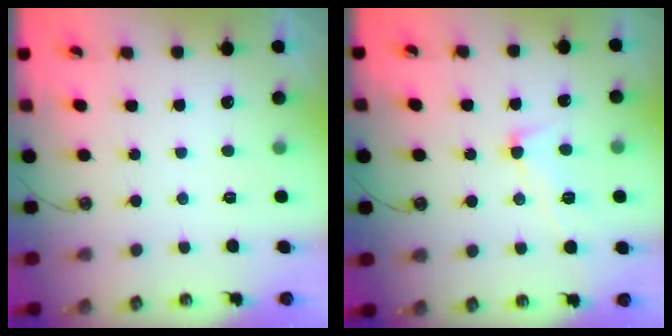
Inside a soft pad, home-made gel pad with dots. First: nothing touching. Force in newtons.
{"total": 2.9, "press": 2.9, "slide": 0.4}